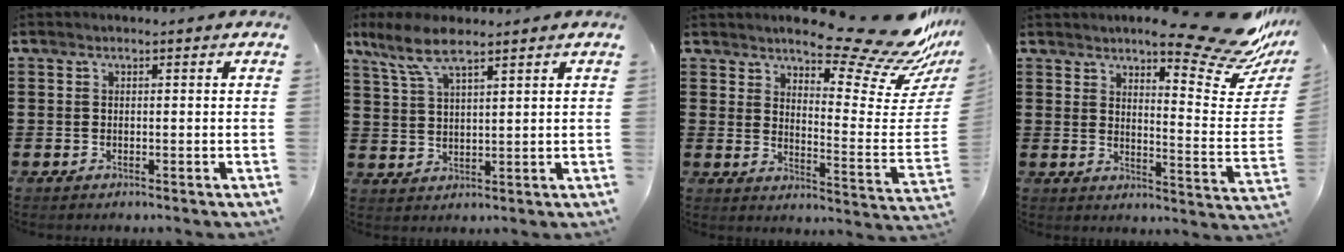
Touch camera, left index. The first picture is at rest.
{"total": 6.8, "force": [4.9, 1.5, 4.4], "torque": [-0.107, -0.008, 0.088]}
{"total": 14.8, "force": [11.9, 2.5, 8.4], "torque": [-0.122, -0.095, 0.192]}
{"total": 13.1, "force": [10.7, 1.3, 7.4], "torque": [-0.105, -0.081, 0.174]}